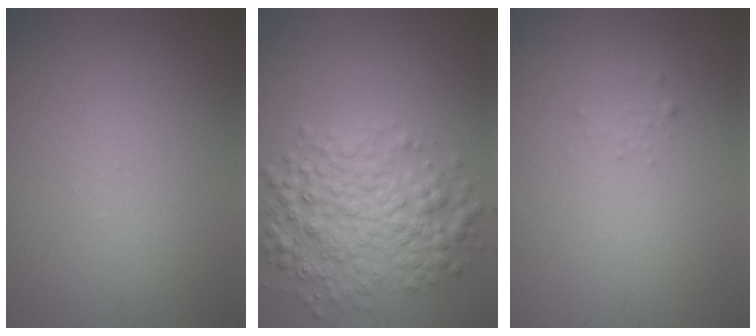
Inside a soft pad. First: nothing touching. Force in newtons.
{"total": 5.6, "press": 5.6, "slide": 0.1}
{"total": 0.6, "press": 0.6, "slide": 0.0}